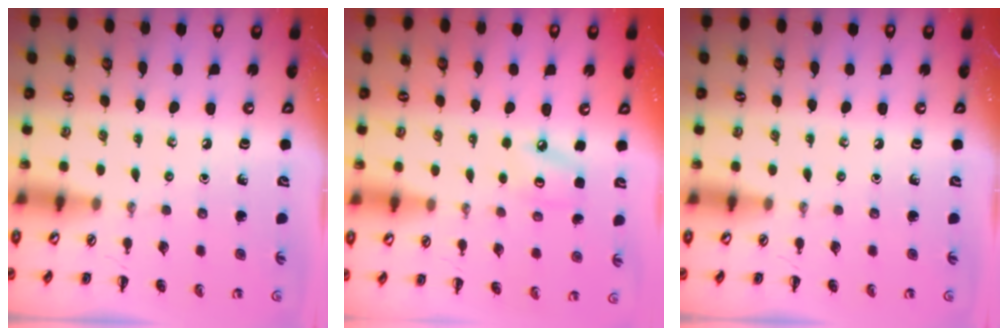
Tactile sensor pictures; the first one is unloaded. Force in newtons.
{"total": 4.4, "press": 4.3, "slide": 1.0}
{"total": 0.0}